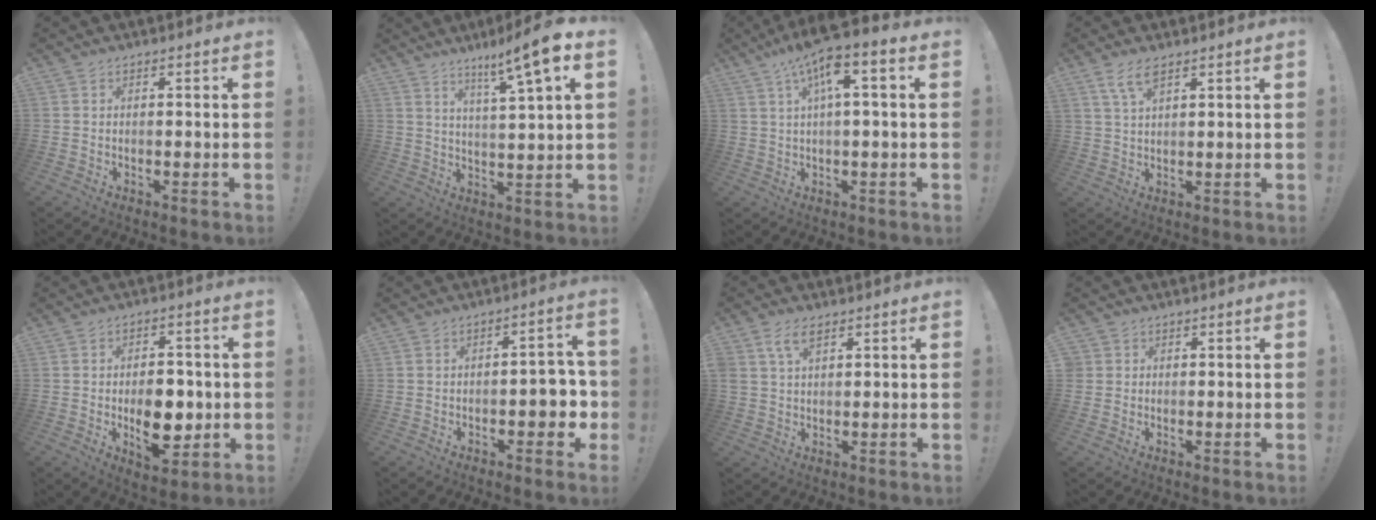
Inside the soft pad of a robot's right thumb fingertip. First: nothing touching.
{"total": 10.8, "force": [6.3, 0.4, 8.8], "torque": [-0.137, -0.038, 0.094]}
{"total": 11.0, "force": [4.1, 1.8, 10.0], "torque": [-0.173, -0.013, 0.062]}
{"total": 5.4, "force": [3.4, 1.7, 3.8], "torque": [-0.076, -0.008, 0.063]}
{"total": 11.7, "force": [-2.0, 7.2, 9.0], "torque": [-0.125, 0.006, -0.030]}
{"total": 7.5, "force": [-2.0, 4.1, 6.0], "torque": [-0.063, 0.007, -0.032]}
{"total": 5.1, "force": [2.6, 2.5, 3.6], "torque": [-0.071, 0.000, 0.051]}
{"total": 1.5, "force": [0.5, 1.4, 0.1], "torque": [0.000, -0.002, 0.009]}